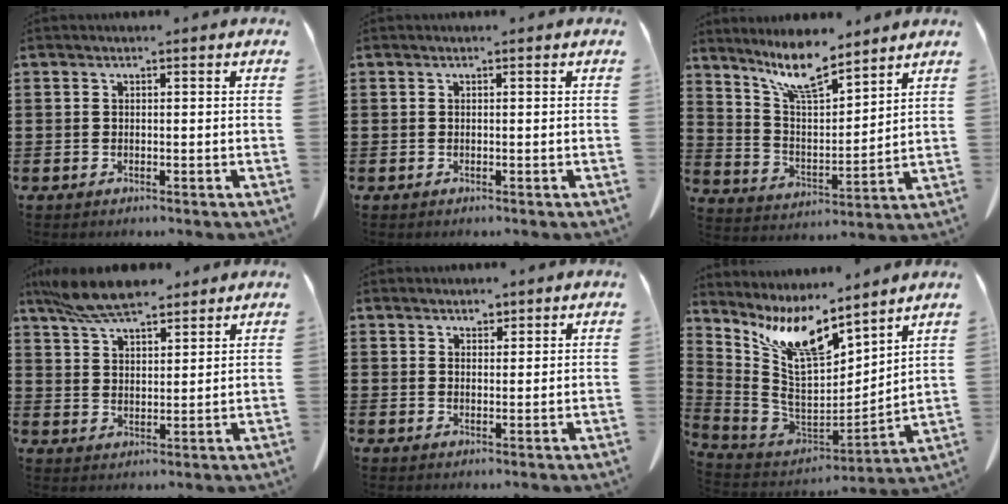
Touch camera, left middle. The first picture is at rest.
{"total": 0.0}
{"total": 9.4, "force": [7.8, 1.7, 5.0], "torque": [-0.113, -0.033, 0.141]}
{"total": 8.2, "force": [6.9, 2.1, 3.7], "torque": [-0.093, -0.015, 0.130]}
{"total": 1.9, "force": [1.8, 0.6, 0.2], "torque": [-0.009, 0.000, 0.036]}
{"total": 12.1, "force": [8.3, 4.2, 7.8], "torque": [-0.186, -0.039, 0.151]}